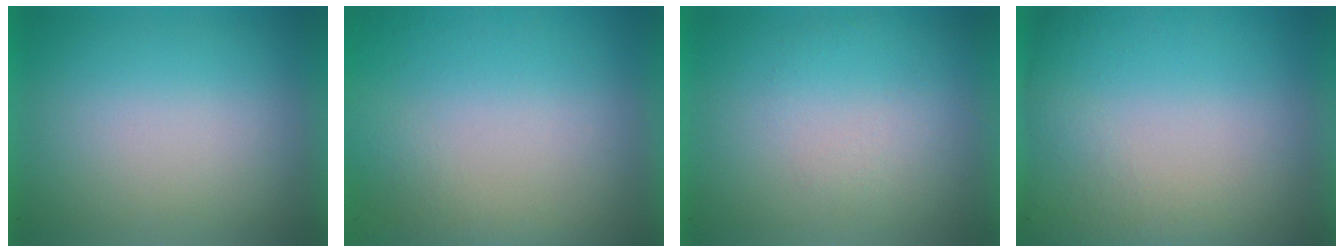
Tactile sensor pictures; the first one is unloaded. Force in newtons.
{"total": 8.0}
{"total": 1.2}
{"total": 5.8}